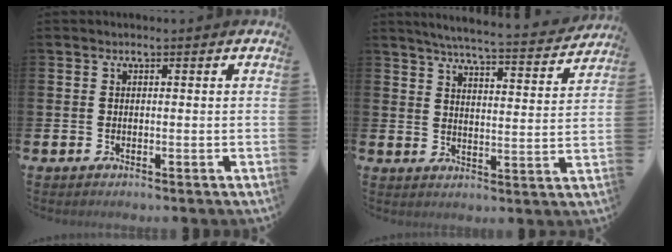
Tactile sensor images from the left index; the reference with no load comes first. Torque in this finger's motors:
{"motor_torque": [1.01, -1.14, 0.40, 0.09]}